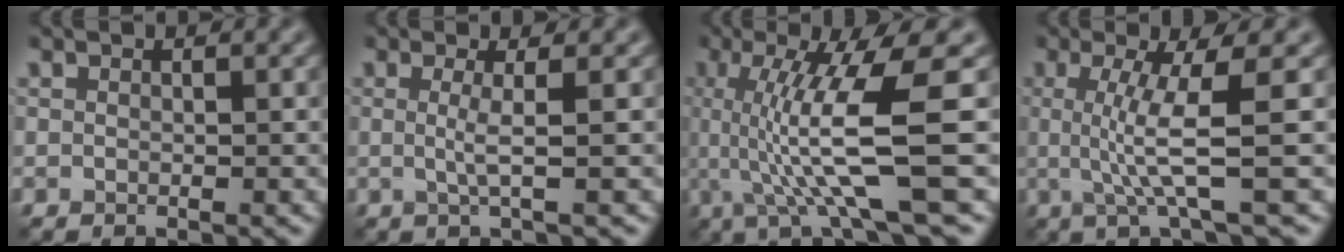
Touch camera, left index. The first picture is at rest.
{"total": 2.1, "force": [0.0, 0.4, 2.1], "torque": [-0.041, -0.003, -0.006]}
{"total": 9.0, "force": [-0.2, 1.4, 8.8], "torque": [-0.144, -0.009, 0.002]}
{"total": 5.3, "force": [0.2, 0.7, 5.2], "torque": [-0.102, -0.004, 0.005]}